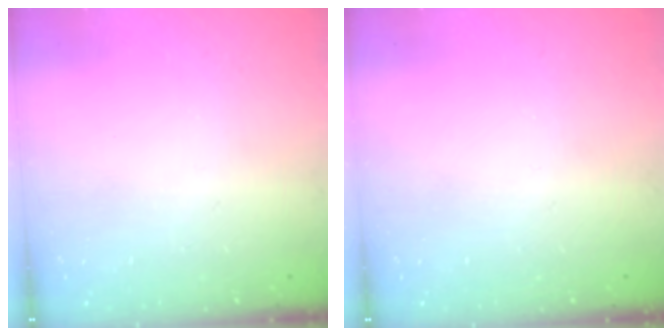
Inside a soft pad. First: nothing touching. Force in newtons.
{"total": 0.0}